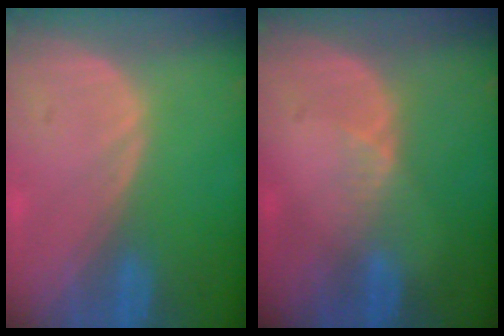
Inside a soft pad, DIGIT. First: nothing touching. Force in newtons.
{"total": 2.0, "press": 1.6, "slide": 1.3}